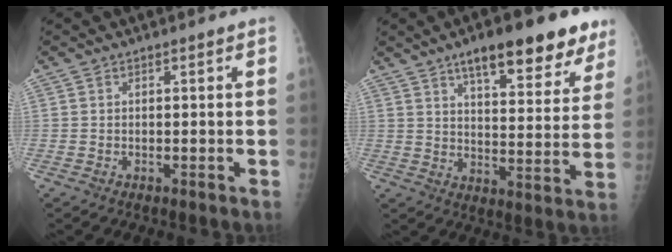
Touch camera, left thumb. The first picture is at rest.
{"total": 17.9, "force": [11.9, 6.2, 11.8], "torque": [-0.113, -0.047, 0.168]}